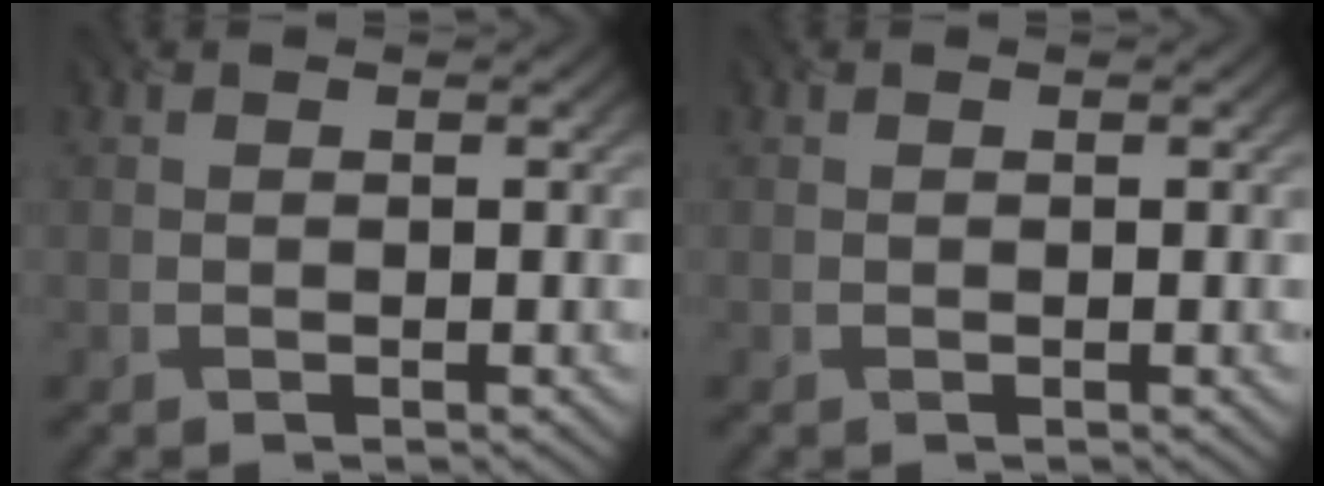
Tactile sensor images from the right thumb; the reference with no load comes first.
{"total": 0.0}